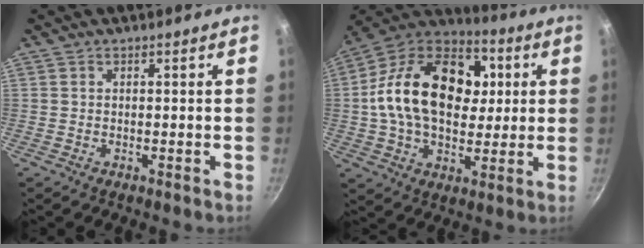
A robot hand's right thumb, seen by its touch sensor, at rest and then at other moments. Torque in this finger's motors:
{"motor_torque": [-0.73, 2.57, 1.11, -0.83, 0.23]}